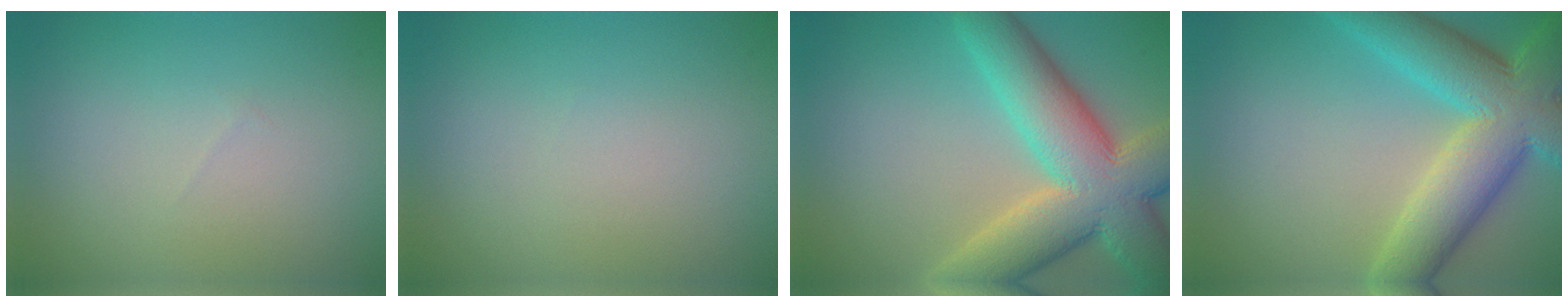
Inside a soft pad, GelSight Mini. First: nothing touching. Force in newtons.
{"total": 0.0}
{"total": 11.9, "press": 11.9, "slide": 0.9}
{"total": 10.6, "press": 10.6, "slide": 0.5}